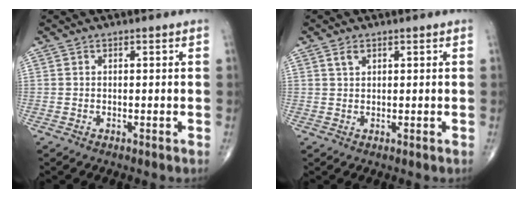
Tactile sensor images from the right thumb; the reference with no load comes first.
{"total": 1.7, "force": [1.0, 0.9, 1.0], "torque": [-0.017, 0.001, 0.020]}